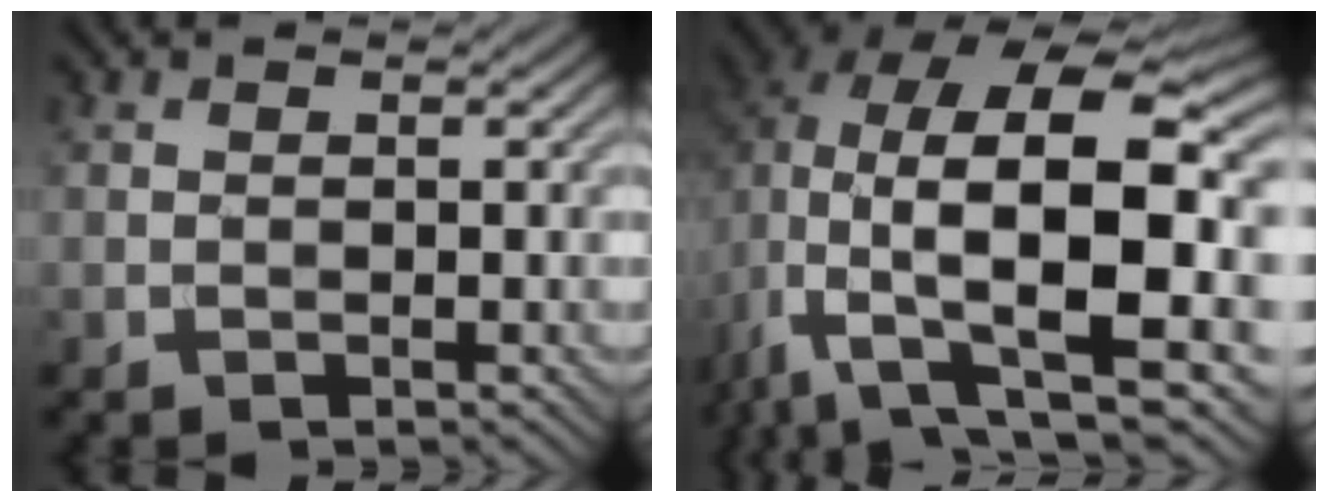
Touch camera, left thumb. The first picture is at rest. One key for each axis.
{"total": 17.3, "fx": -0.9, "fy": 9.0, "fz": 14.8, "tx": -0.290, "ty": -0.020, "tz": -0.004}